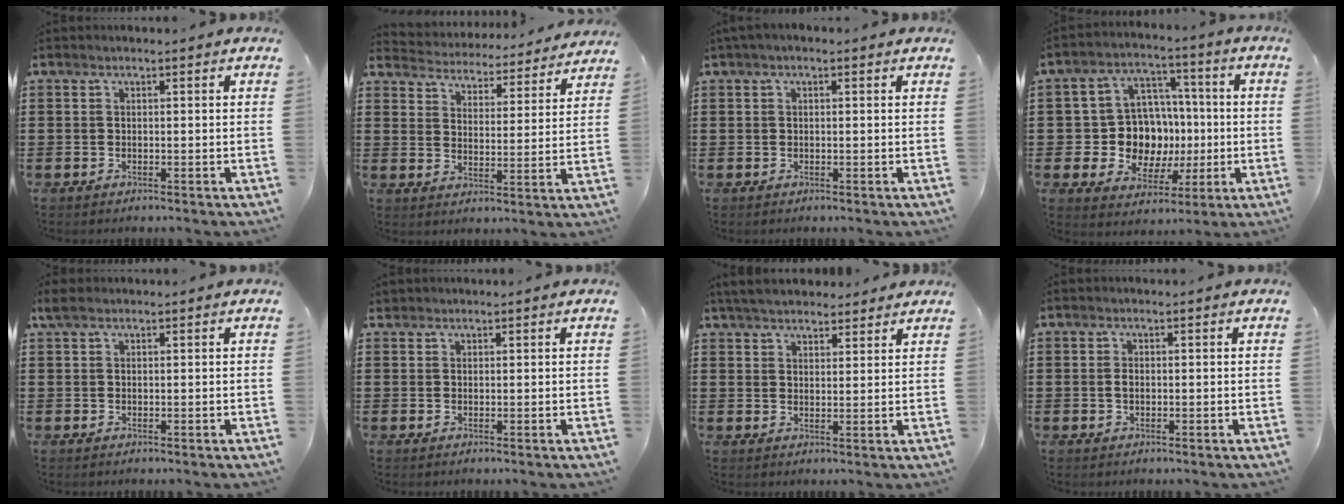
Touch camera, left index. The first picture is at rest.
{"total": 4.2, "force": [4.2, 0.1, -0.5], "torque": [-0.019, -0.040, 0.068]}
{"total": 0.9, "force": [0.1, 0.5, 0.8], "torque": [-0.015, 0.006, 0.001]}
{"total": 10.6, "force": [-0.4, 9.6, 4.5], "torque": [-0.113, 0.011, 0.004]}
{"total": 1.4, "force": [0.7, 0.7, 1.0], "torque": [-0.022, 0.005, 0.012]}
{"total": 1.0, "force": [0.8, 0.5, 0.1], "torque": [-0.005, 0.003, 0.016]}
{"total": 4.4, "force": [4.1, 0.9, 1.1], "torque": [-0.034, -0.005, 0.078]}
{"total": 1.1, "force": [-0.1, 0.6, 0.9], "torque": [-0.020, 0.003, -0.003]}